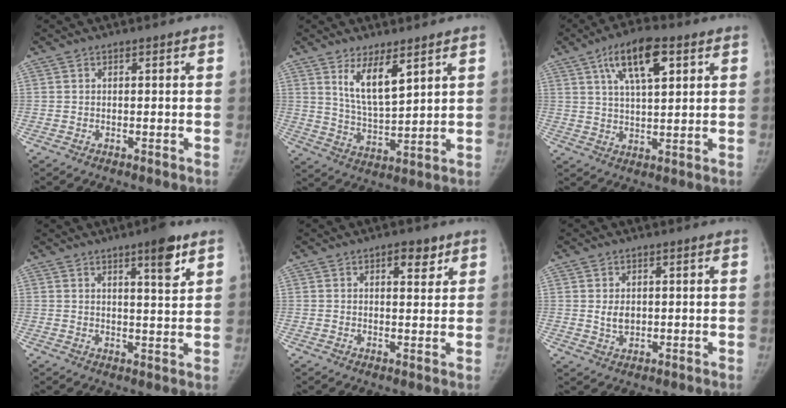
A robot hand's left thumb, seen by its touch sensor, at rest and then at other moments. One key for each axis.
{"total": 8.6, "fx": 4.9, "fy": 2.7, "fz": 6.6, "tx": -0.106, "ty": -0.044, "tz": 0.100}
{"total": 11.5, "fx": 5.2, "fy": 4.4, "fz": 9.3, "tx": -0.145, "ty": -0.010, "tz": 0.090}
{"total": 6.7, "fx": 4.0, "fy": 1.3, "fz": 5.2, "tx": -0.067, "ty": -0.024, "tz": 0.057}
{"total": 4.4, "fx": 2.5, "fy": 2.1, "fz": 2.9, "tx": -0.020, "ty": -0.011, "tz": 0.033}
{"total": 2.8, "fx": 0.4, "fy": 2.0, "fz": 1.9, "tx": -0.025, "ty": -0.007, "tz": 0.013}